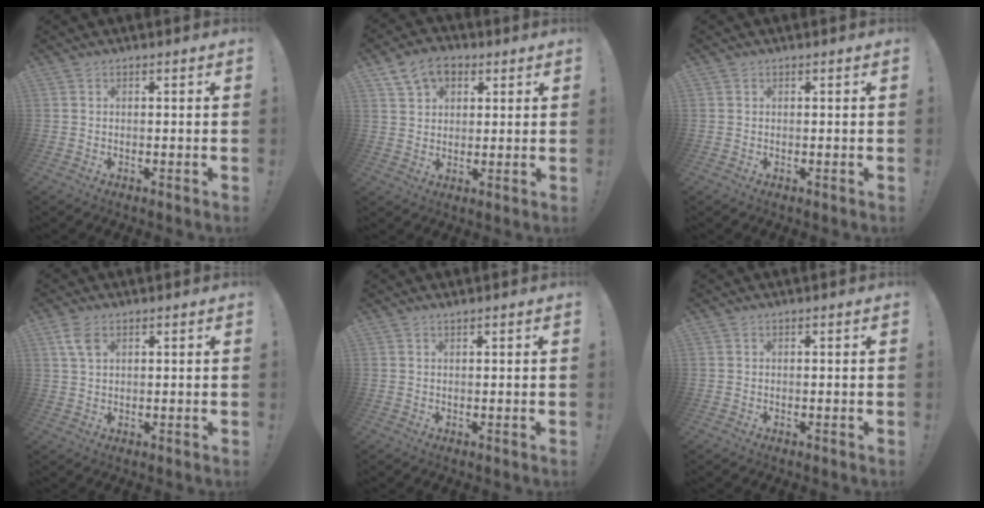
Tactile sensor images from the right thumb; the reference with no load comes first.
{"total": 9.0, "force": [4.7, 6.4, 4.3], "torque": [-0.070, -0.011, 0.091]}
{"total": 0.0}
{"total": 4.8, "force": [2.2, 2.5, 3.4], "torque": [-0.065, 0.000, 0.044]}
{"total": 0.7, "force": [0.6, -0.2, 0.3], "torque": [-0.004, -0.001, 0.011]}
{"total": 0.0}